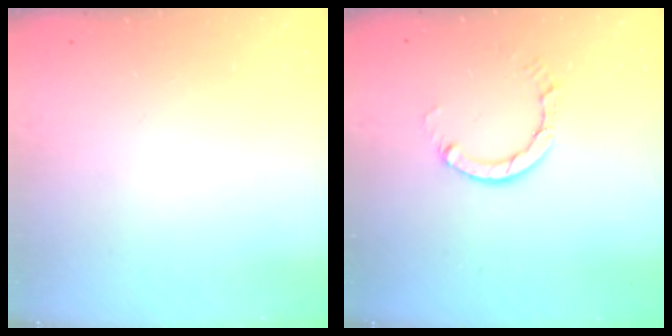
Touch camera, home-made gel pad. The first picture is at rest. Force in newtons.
{"total": 3.9, "press": 3.9, "slide": 0.4}